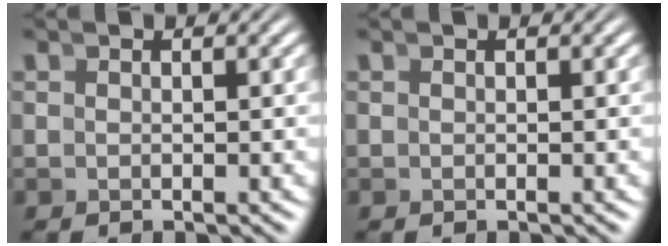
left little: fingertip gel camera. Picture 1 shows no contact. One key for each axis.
{"total": 0.0}